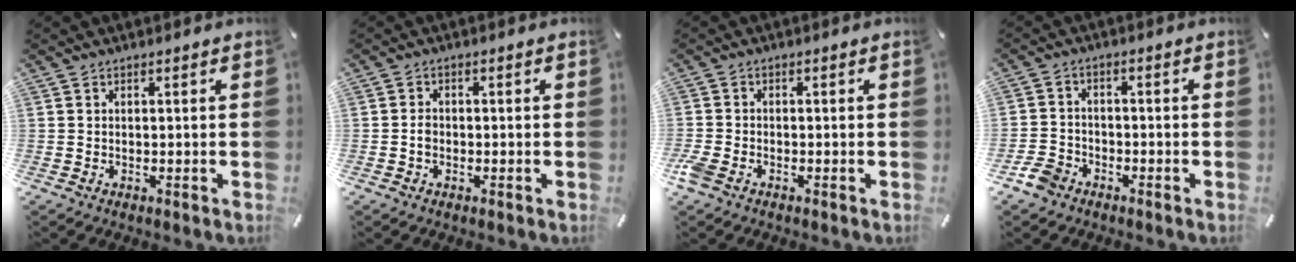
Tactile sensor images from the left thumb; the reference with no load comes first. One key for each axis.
{"total": 1.7, "fx": -0.5, "fy": 1.2, "fz": 1.1, "tx": -0.021, "ty": 0.005, "tz": -0.010}
{"total": 2.6, "fx": -1.8, "fy": 1.4, "fz": 1.4, "tx": -0.042, "ty": -0.001, "tz": -0.038}
{"total": 5.4, "fx": -3.4, "fy": 3.9, "fz": 1.5, "tx": -0.040, "ty": 0.015, "tz": -0.066}